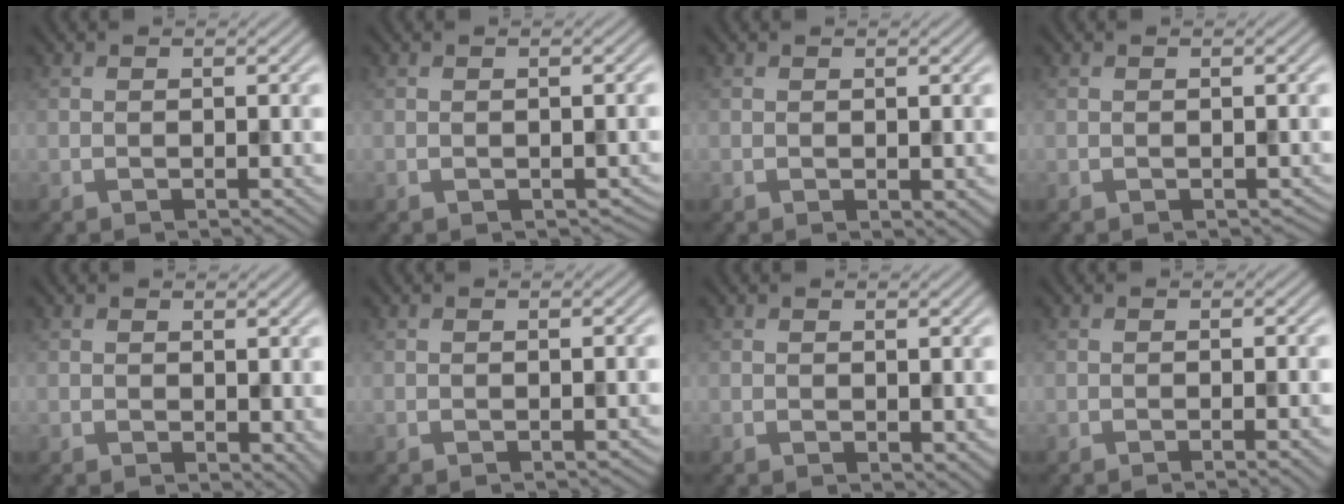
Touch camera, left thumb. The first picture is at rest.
{"total": 0.8, "force": [-0.3, 0.6, 0.5], "torque": [-0.009, -0.007, 0.000]}
{"total": 0.7, "force": [0.0, 0.4, 0.6], "torque": [-0.006, -0.003, 0.002]}
{"total": 0.0}
{"total": 1.8, "force": [0.3, 1.2, 1.3], "torque": [-0.018, -0.006, 0.010]}
{"total": 0.0}
{"total": 0.8, "force": [0.3, 0.6, 0.5], "torque": [-0.006, -0.004, 0.010]}
{"total": 1.8, "force": [-0.7, 0.4, 1.7], "torque": [-0.018, 0.002, -0.013]}